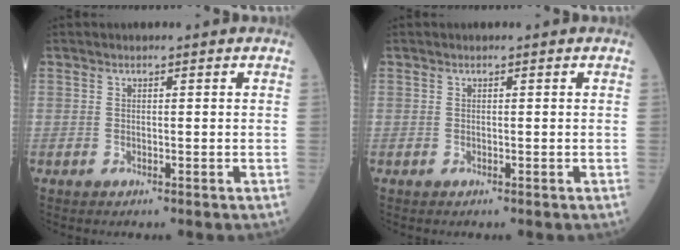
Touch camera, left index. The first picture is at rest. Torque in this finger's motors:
{"motor_torque": [0.01, 0.01, 0.00, 0.01]}